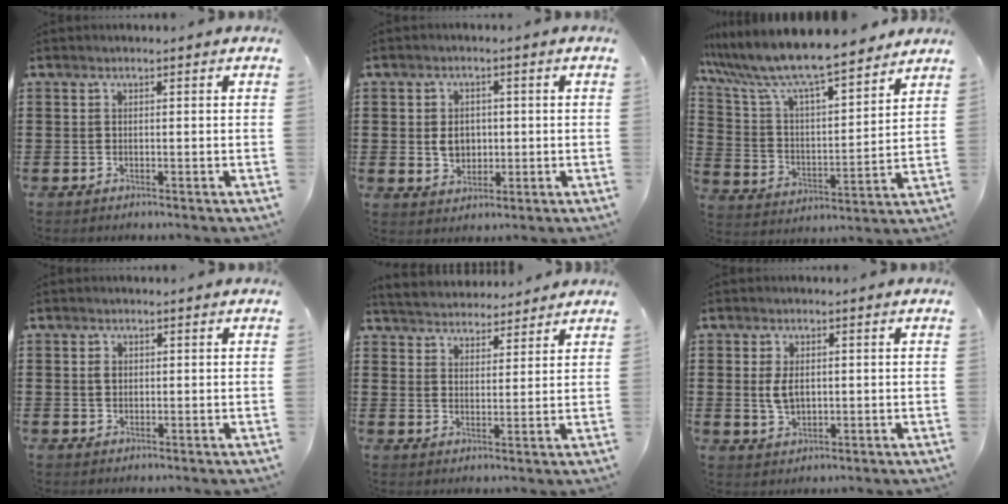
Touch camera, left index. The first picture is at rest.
{"total": 4.2, "force": [0.2, 3.3, 2.6], "torque": [-0.043, 0.004, -0.003]}
{"total": 9.2, "force": [8.3, 0.6, 4.0], "torque": [-0.115, -0.056, 0.139]}
{"total": 1.4, "force": [0.4, 1.1, 0.7], "torque": [-0.009, 0.003, 0.005]}
{"total": 3.9, "force": [3.8, 0.7, -0.3], "torque": [-0.013, -0.018, 0.067]}
{"total": 3.8, "force": [0.4, 2.2, 3.1], "torque": [-0.079, 0.001, 0.002]}